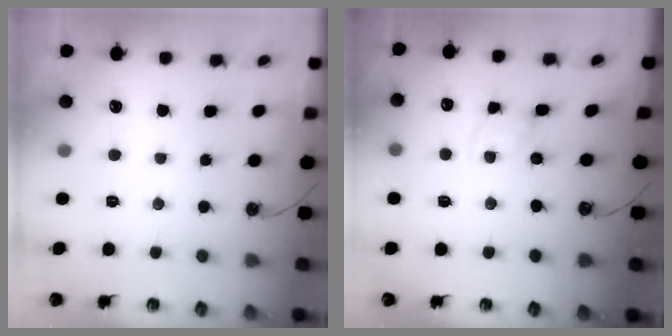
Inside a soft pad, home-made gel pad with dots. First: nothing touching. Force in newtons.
{"total": 1.9, "press": 1.9, "slide": 0.3}